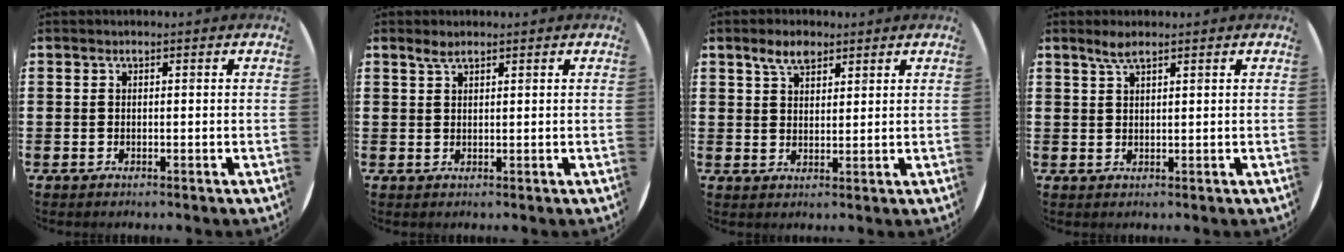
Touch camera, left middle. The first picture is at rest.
{"total": 1.6, "force": [1.3, 0.4, 0.8], "torque": [-0.017, 0.005, 0.023]}
{"total": 4.1, "force": [3.0, 1.8, 2.0], "torque": [-0.028, 0.000, 0.052]}
{"total": 2.2, "force": [1.6, 0.4, 1.4], "torque": [-0.028, 0.005, 0.028]}